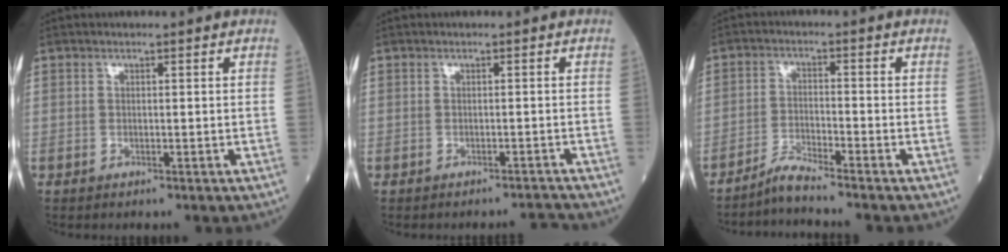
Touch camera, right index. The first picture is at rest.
{"total": 1.7, "force": [-1.6, -0.4, -0.1], "torque": [0.004, -0.007, -0.019]}
{"total": 3.8, "force": [-3.5, -1.1, 0.8], "torque": [-0.024, -0.021, -0.072]}